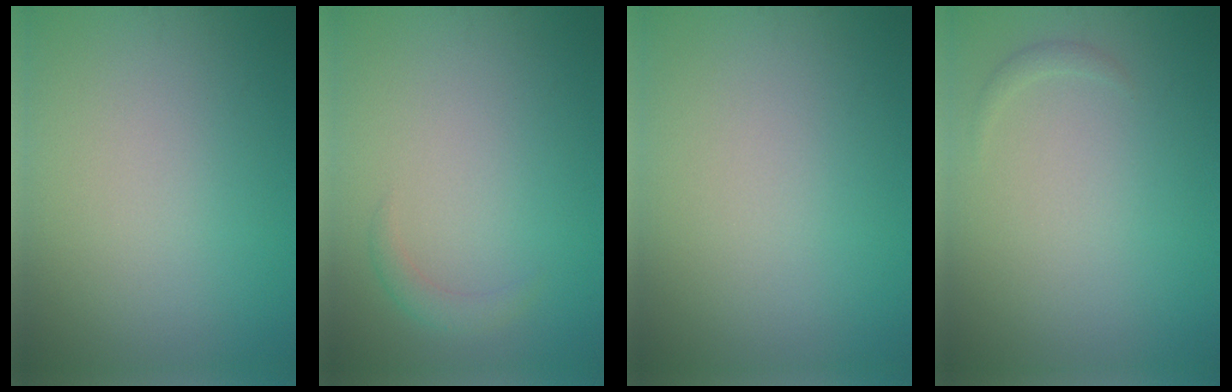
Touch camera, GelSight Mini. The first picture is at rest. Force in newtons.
{"total": 1.3, "press": 1.3, "slide": 0.1}
{"total": 0.0}
{"total": 0.6, "press": 0.6, "slide": 0.0}